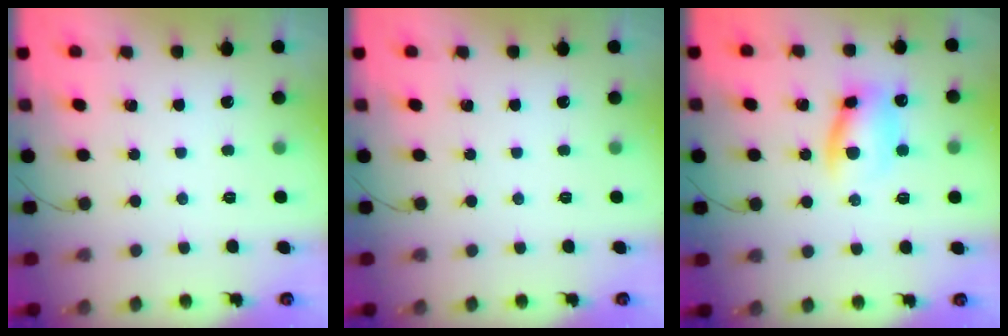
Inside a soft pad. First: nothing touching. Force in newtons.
{"total": 0.0}
{"total": 11.2, "press": 11.1, "slide": 1.4}